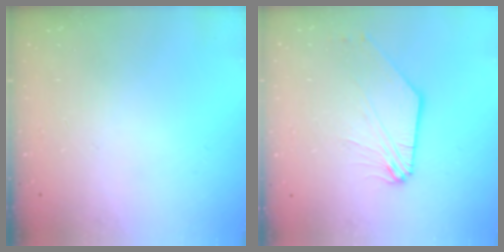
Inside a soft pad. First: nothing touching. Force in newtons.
{"total": 4.3, "press": 4.2, "slide": 0.7}